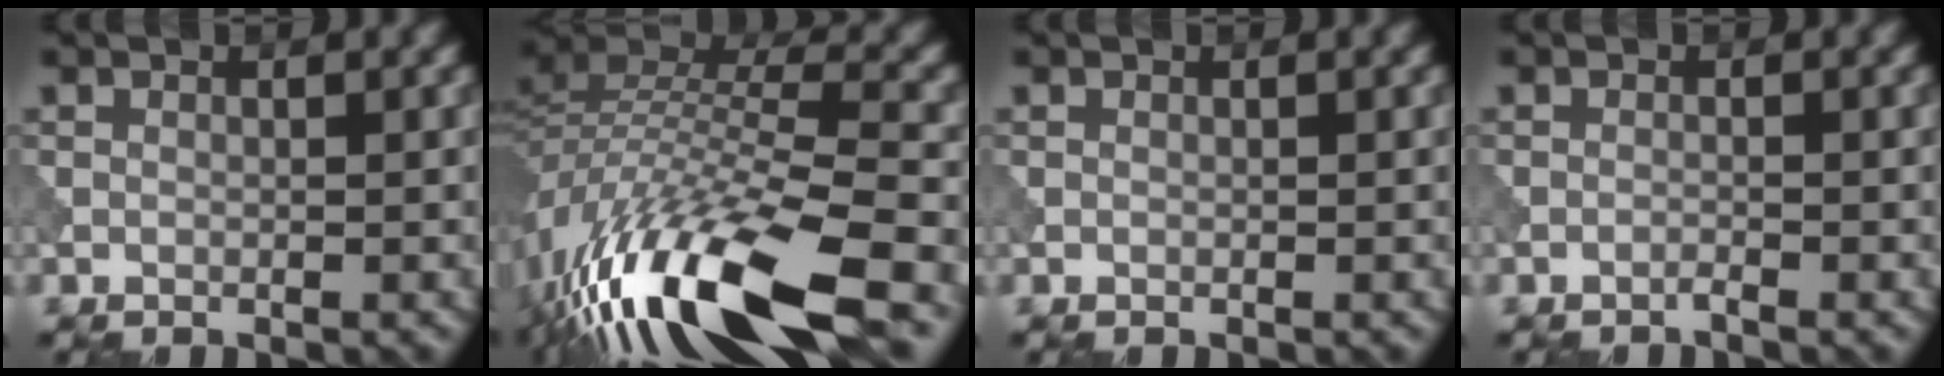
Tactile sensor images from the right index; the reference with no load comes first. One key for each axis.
{"total": 15.0, "fx": -8.7, "fy": 4.4, "fz": 11.4, "tx": -0.237, "ty": 0.003, "tz": -0.157}
{"total": 0.0}
{"total": 0.6, "fx": -0.5, "fy": -0.1, "fz": 0.3, "tx": -0.004, "ty": 0.003, "tz": -0.013}